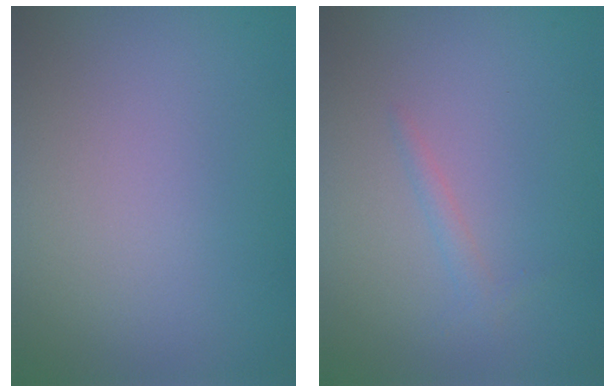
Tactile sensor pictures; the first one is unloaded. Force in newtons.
{"total": 1.0, "press": 1.0, "slide": 0.1}